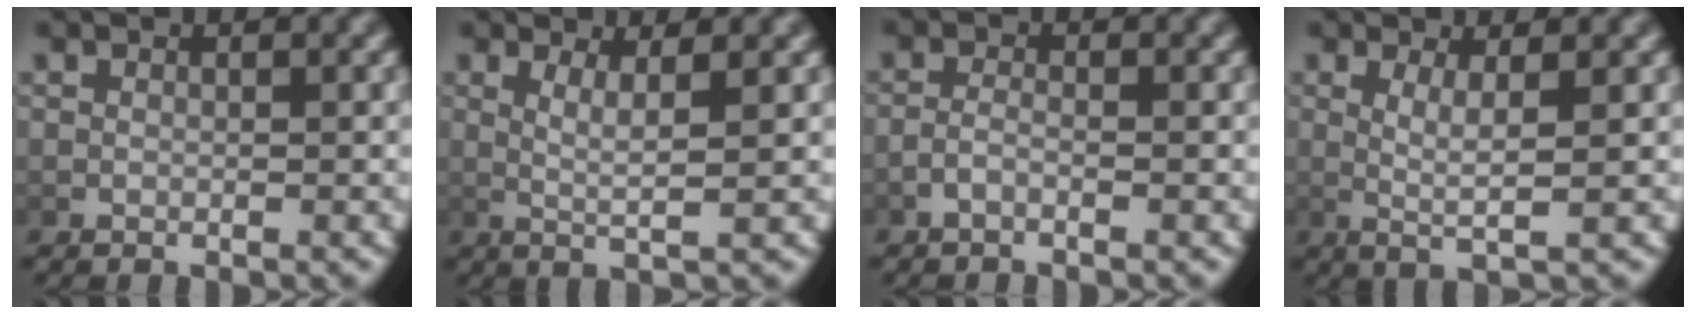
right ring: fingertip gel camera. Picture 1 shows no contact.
{"total": 3.2, "force": [1.0, 0.0, 3.0], "torque": [-0.049, -0.006, 0.021]}
{"total": 1.4, "force": [-1.1, 0.4, 0.9], "torque": [-0.026, -0.008, -0.017]}
{"total": 3.3, "force": [0.7, 0.3, 3.2], "torque": [-0.055, -0.009, 0.018]}